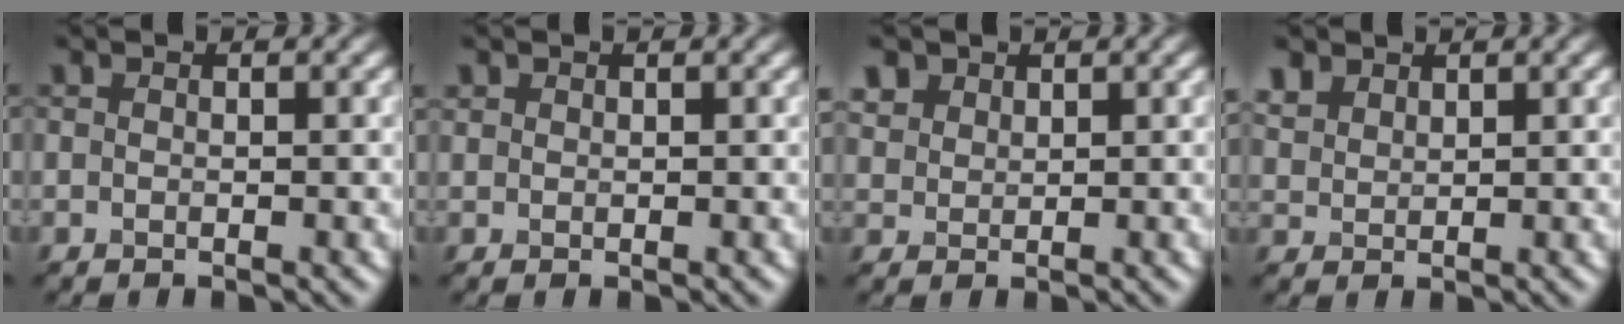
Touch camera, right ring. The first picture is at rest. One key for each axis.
{"total": 1.2, "fx": -0.2, "fy": -0.8, "fz": -0.9, "tx": -0.006, "ty": -0.004, "tz": 0.017}
{"total": 1.3, "fx": 0.9, "fy": 0.1, "fz": -0.9, "tx": -0.012, "ty": 0.002, "tz": 0.049}
{"total": 1.4, "fx": 1.1, "fy": -0.1, "fz": -0.9, "tx": -0.014, "ty": 0.008, "tz": 0.058}